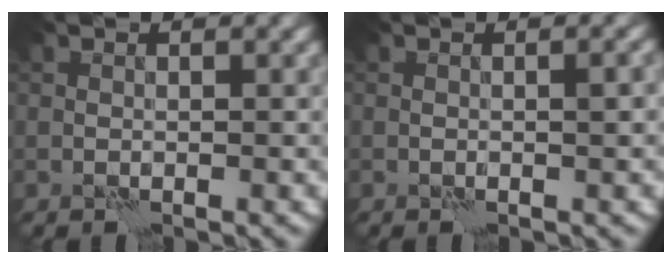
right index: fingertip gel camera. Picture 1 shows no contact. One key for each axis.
{"total": 0.9, "fx": -0.3, "fy": 0.0, "fz": 0.9, "tx": -0.015, "ty": 0.002, "tz": -0.005}